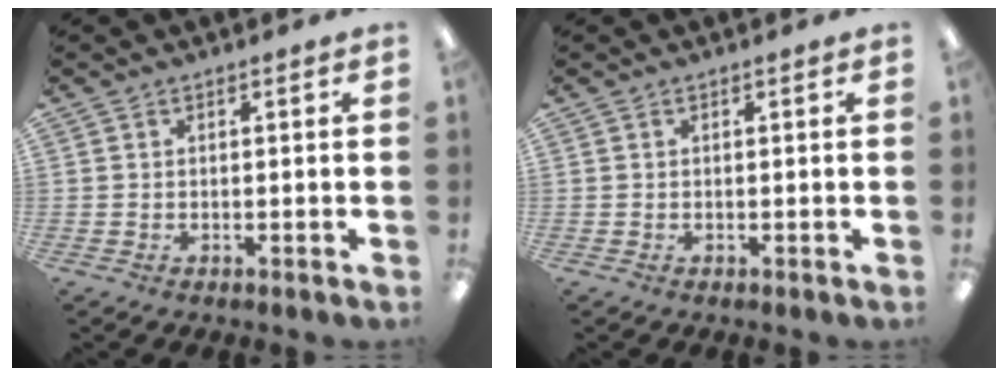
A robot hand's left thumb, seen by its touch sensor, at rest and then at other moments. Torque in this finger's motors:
{"motor_torque": [0.00, 0.00, -0.01, -0.10, 0.00]}